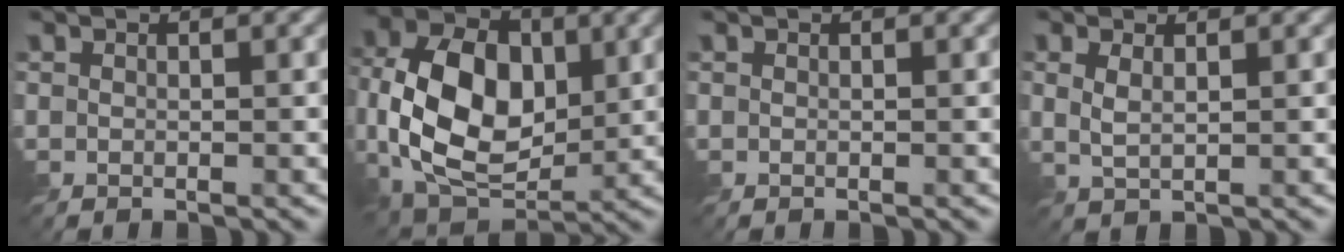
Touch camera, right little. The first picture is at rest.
{"total": 10.9, "force": [-0.5, 7.3, 8.1], "torque": [-0.158, -0.003, -0.017]}
{"total": 0.0}
{"total": 1.4, "force": [0.1, 0.5, 1.3], "torque": [-0.032, -0.006, 0.002]}